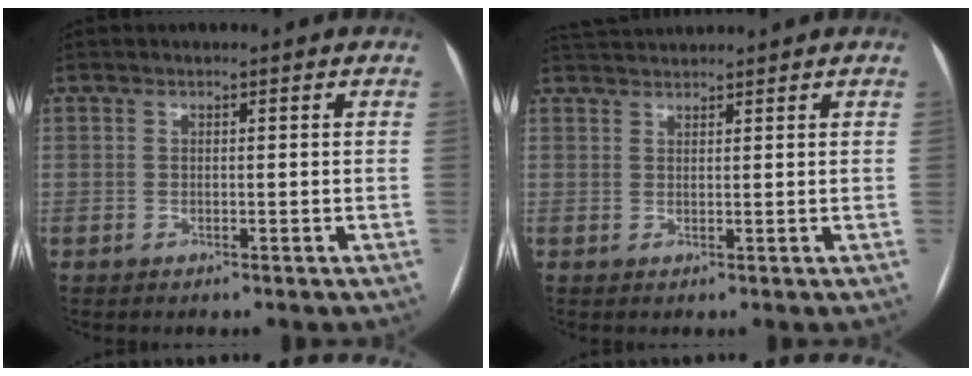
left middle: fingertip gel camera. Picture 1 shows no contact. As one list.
[{"total": 3.5, "force": [3.5, -0.2, 0.4], "torque": [-0.011, 0.027, 0.068]}]